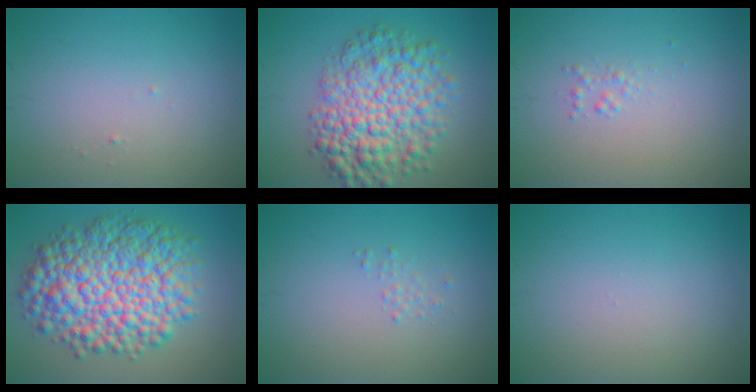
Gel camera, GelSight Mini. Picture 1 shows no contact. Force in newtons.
{"total": 8.1, "press": 8.1, "slide": 0.2}
{"total": 0.7, "press": 0.7, "slide": 0.0}
{"total": 11.4, "press": 11.4, "slide": 0.2}
{"total": 0.6, "press": 0.6, "slide": 0.1}
{"total": 0.0}